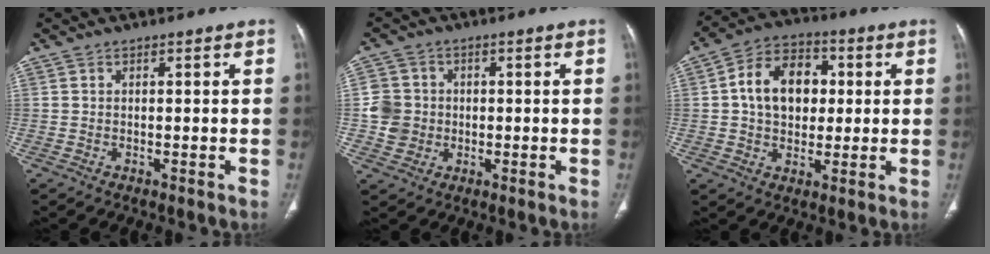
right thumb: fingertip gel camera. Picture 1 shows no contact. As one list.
[{"total": 6.2, "force": [-0.4, 6.0, 1.7], "torque": [-0.012, 0.009, -0.009]}, {"total": 12.8, "force": [1.7, 9.2, 8.6], "torque": [-0.114, 0.013, 0.021]}]